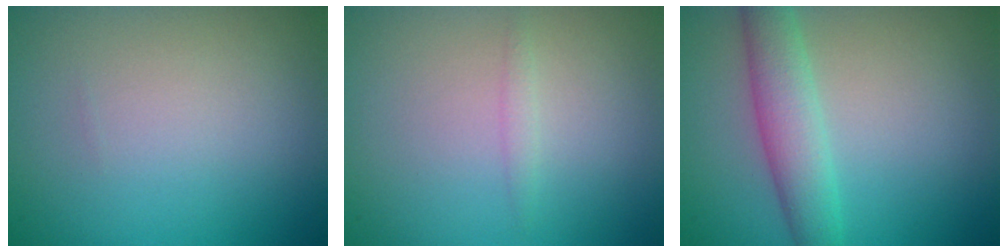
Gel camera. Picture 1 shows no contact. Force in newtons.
{"total": 0.7, "press": 0.7, "slide": 0.1}
{"total": 4.0, "press": 4.0, "slide": 0.1}